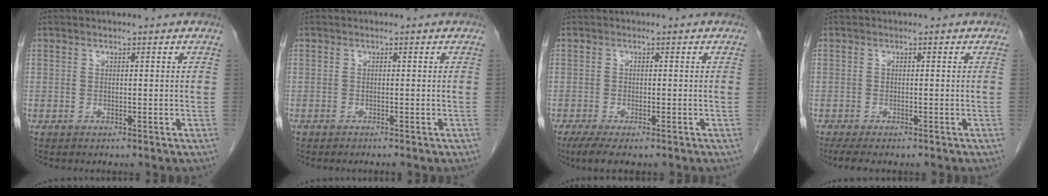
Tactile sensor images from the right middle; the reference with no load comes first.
{"total": 0.8, "force": [-0.7, -0.1, 0.3], "torque": [-0.008, -0.002, -0.012]}
{"total": 4.7, "force": [-3.3, 1.1, 3.1], "torque": [-0.055, -0.014, -0.051]}
{"total": 4.8, "force": [-3.8, 1.2, 2.6], "torque": [-0.040, -0.013, -0.056]}